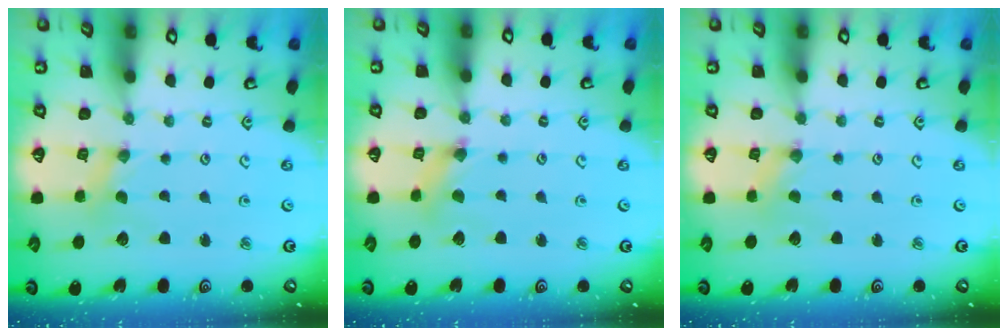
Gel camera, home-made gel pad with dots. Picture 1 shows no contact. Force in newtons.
{"total": 3.4, "press": 3.4, "slide": 0.3}
{"total": 0.8, "press": 0.7, "slide": 0.1}